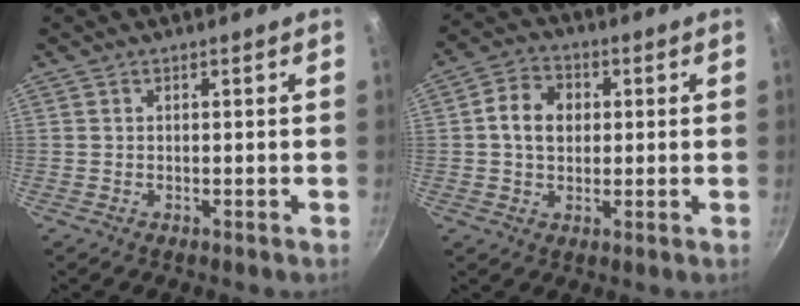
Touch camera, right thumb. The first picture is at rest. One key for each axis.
{"total": 7.5, "fx": 1.0, "fy": 5.9, "fz": 4.6, "tx": -0.061, "ty": 0.009, "tz": 0.005}